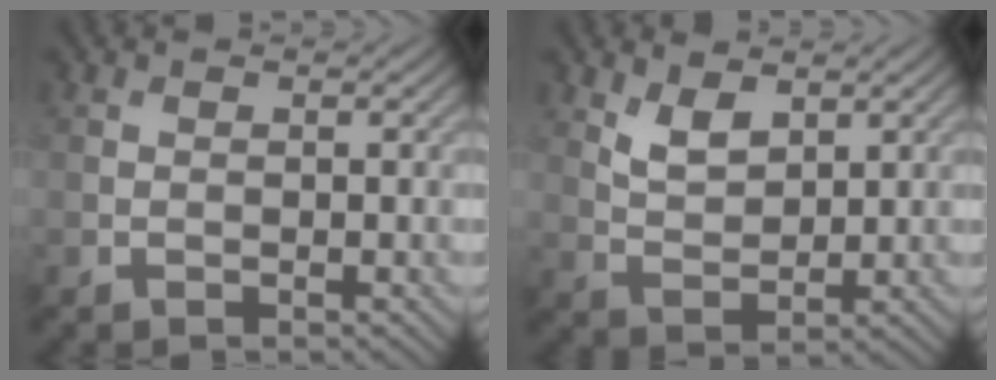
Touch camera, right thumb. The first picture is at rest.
{"total": 3.7, "force": [2.3, 1.9, 2.3], "torque": [-0.053, -0.009, 0.050]}